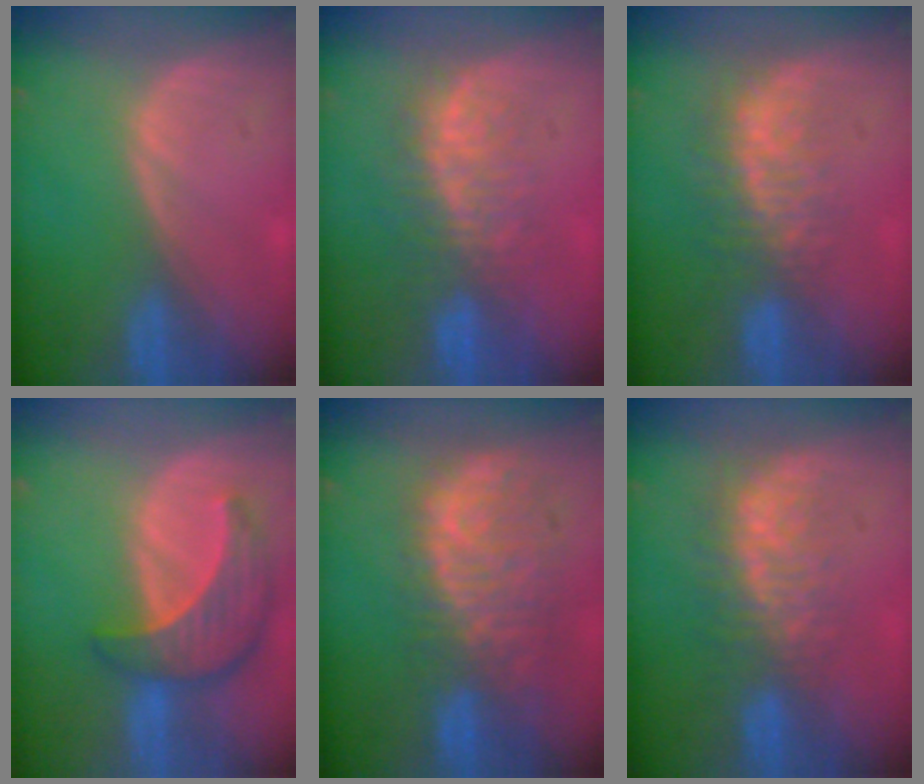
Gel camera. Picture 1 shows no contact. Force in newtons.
{"total": 8.1, "press": 7.5, "slide": 2.9}
{"total": 7.8, "press": 6.9, "slide": 3.5}
{"total": 8.7, "press": 7.8, "slide": 3.7}
{"total": 11.0, "press": 9.6, "slide": 5.5}
{"total": 7.9, "press": 7.4, "slide": 2.6}